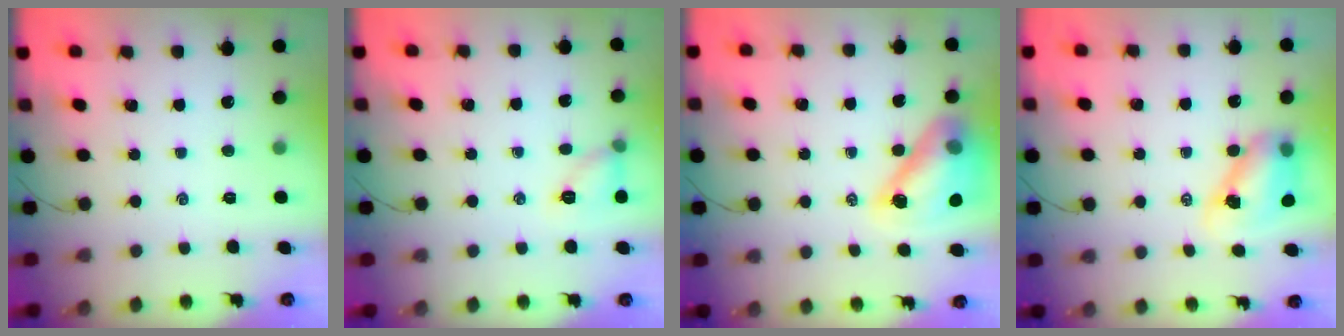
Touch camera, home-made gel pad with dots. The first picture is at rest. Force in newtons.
{"total": 7.4, "press": 7.4, "slide": 0.5}
{"total": 15.8, "press": 15.2, "slide": 4.3}
{"total": 8.6, "press": 8.4, "slide": 2.0}